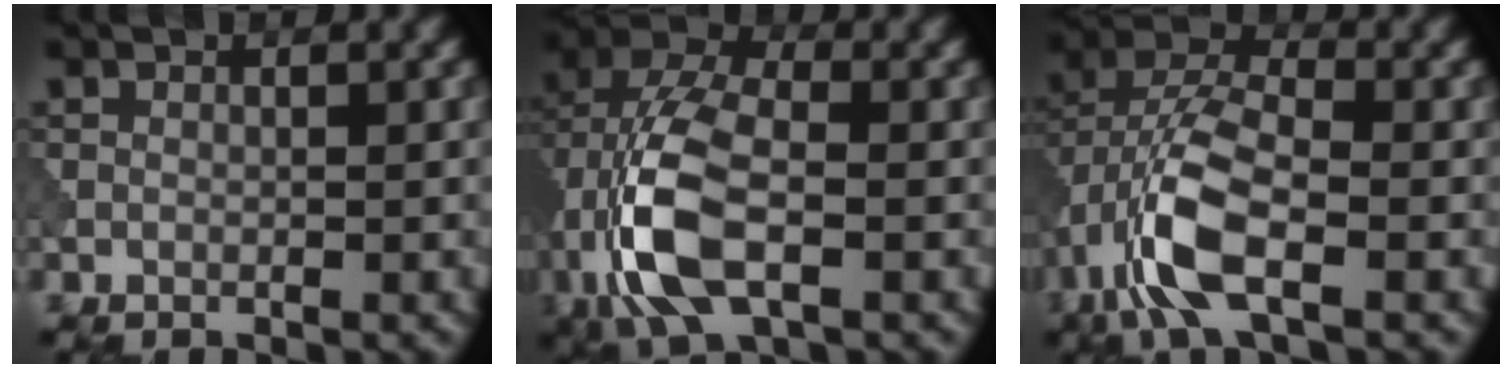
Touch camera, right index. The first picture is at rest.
{"total": 9.2, "force": [-2.6, 4.6, 7.6], "torque": [-0.170, 0.012, -0.059]}
{"total": 7.8, "force": [-3.1, 3.3, 6.4], "torque": [-0.142, 0.008, -0.069]}